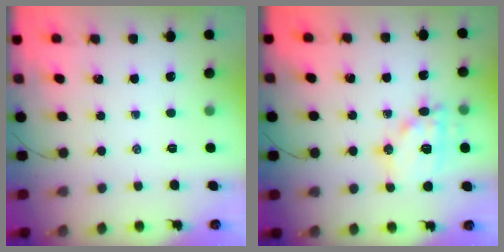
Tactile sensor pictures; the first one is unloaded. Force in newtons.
{"total": 14.0, "press": 13.9, "slide": 1.7}